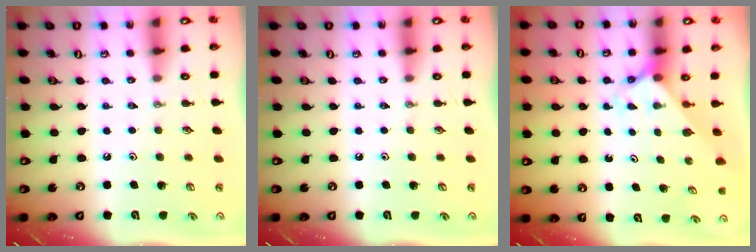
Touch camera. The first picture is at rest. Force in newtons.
{"total": 0.0}
{"total": 2.1, "press": 2.1, "slide": 0.1}